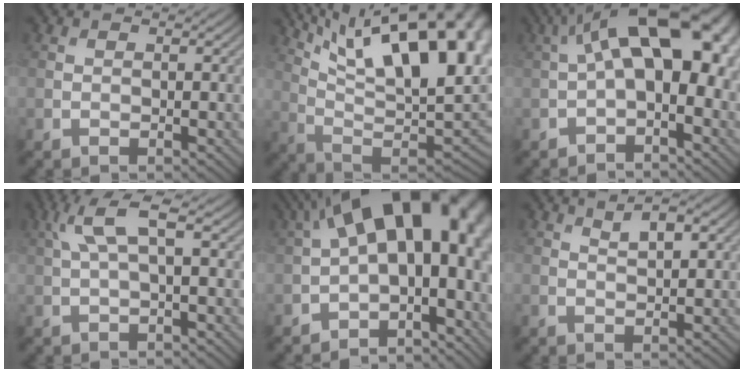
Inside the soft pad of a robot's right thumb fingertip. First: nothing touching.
{"total": 23.4, "force": [11.1, 10.0, 18.0], "torque": [-0.264, 0.047, 0.189]}
{"total": 13.3, "force": [1.5, 6.8, 11.4], "torque": [-0.185, 0.013, 0.023]}
{"total": 4.9, "force": [1.5, 1.0, 4.5], "torque": [-0.099, 0.017, 0.030]}
{"total": 18.6, "force": [2.6, 10.2, 15.3], "torque": [-0.206, 0.004, 0.070]}
{"total": 3.3, "force": [1.9, 0.8, 2.6], "torque": [-0.046, 0.000, 0.038]}